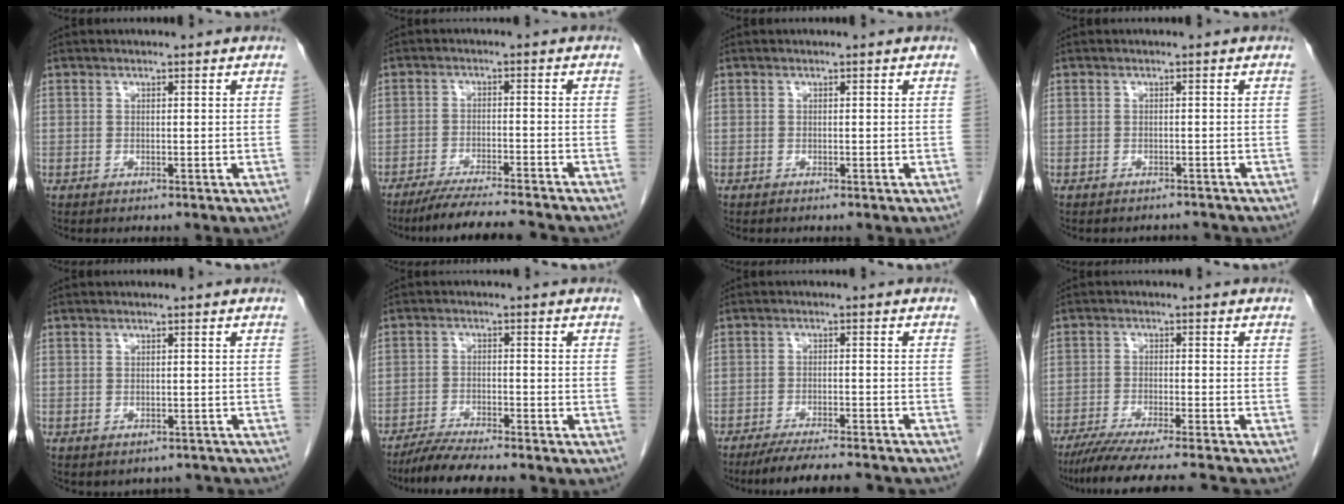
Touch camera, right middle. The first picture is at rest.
{"total": 10.9, "force": [-9.8, -0.3, 4.9], "torque": [-0.062, -0.019, -0.151]}
{"total": 0.0}
{"total": 2.3, "force": [-2.2, 0.7, -0.1], "torque": [0.003, -0.002, -0.029]}
{"total": 3.1, "force": [-2.5, 1.7, 0.5], "torque": [-0.003, 0.009, -0.028]}
{"total": 6.5, "force": [-5.7, 0.0, 3.3], "torque": [-0.054, -0.017, -0.095]}
{"total": 14.0, "force": [-12.7, 1.1, 5.8], "torque": [-0.083, -0.016, -0.170]}
{"total": 14.3, "force": [-12.9, -0.6, 6.3], "torque": [-0.089, -0.032, -0.194]}